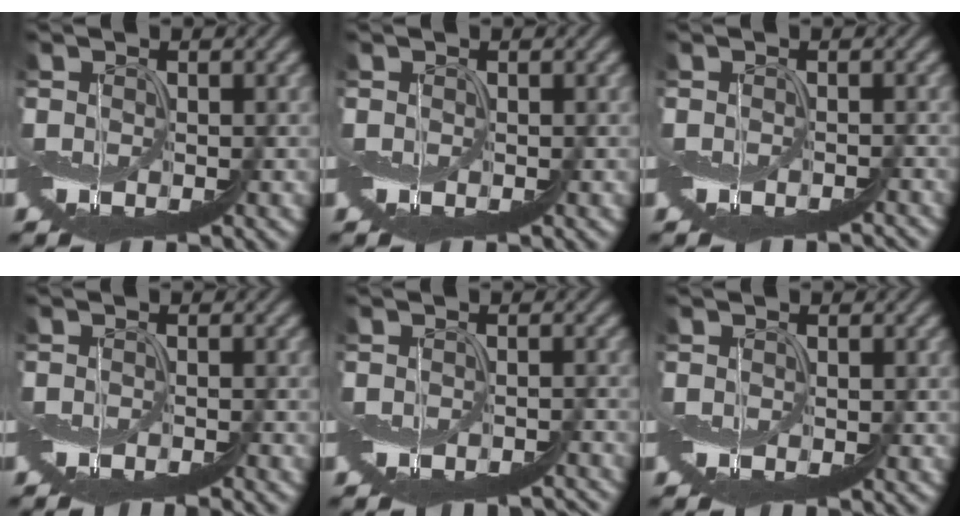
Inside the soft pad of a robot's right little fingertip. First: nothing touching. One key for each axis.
{"total": 0.0}
{"total": 2.3, "fx": -2.1, "fy": 0.9, "fz": 0.5, "tx": 0.002, "ty": 0.015, "tz": -0.024}
{"total": 2.2, "fx": -2.0, "fy": -0.7, "fz": 0.0, "tx": 0.002, "ty": 0.013, "tz": -0.037}
{"total": 4.1, "fx": -3.5, "fy": 1.8, "fz": 1.0, "tx": -0.010, "ty": 0.012, "tz": -0.027}
{"total": 0.0}